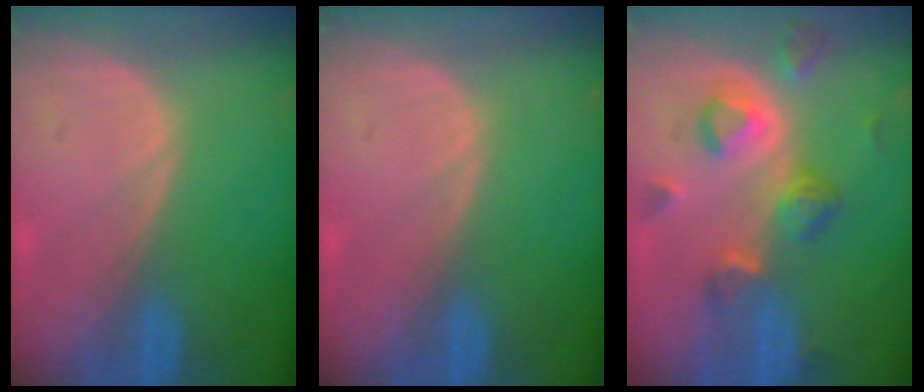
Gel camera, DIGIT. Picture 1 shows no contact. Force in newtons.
{"total": 0.0}
{"total": 8.2, "press": 7.3, "slide": 3.7}